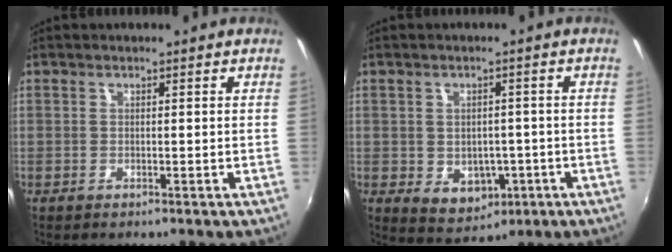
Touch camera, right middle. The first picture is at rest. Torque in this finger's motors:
{"motor_torque": [0.51, -0.72, -0.03, 0.00]}